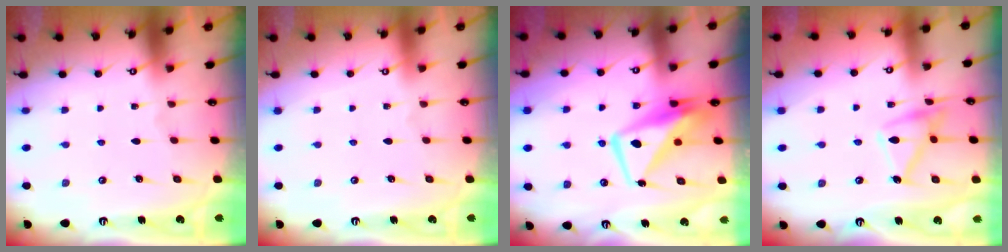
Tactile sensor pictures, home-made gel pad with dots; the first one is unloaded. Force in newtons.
{"total": 3.9, "press": 3.9, "slide": 0.1}
{"total": 9.2, "press": 9.1, "slide": 1.4}
{"total": 13.1, "press": 13.1, "slide": 0.6}